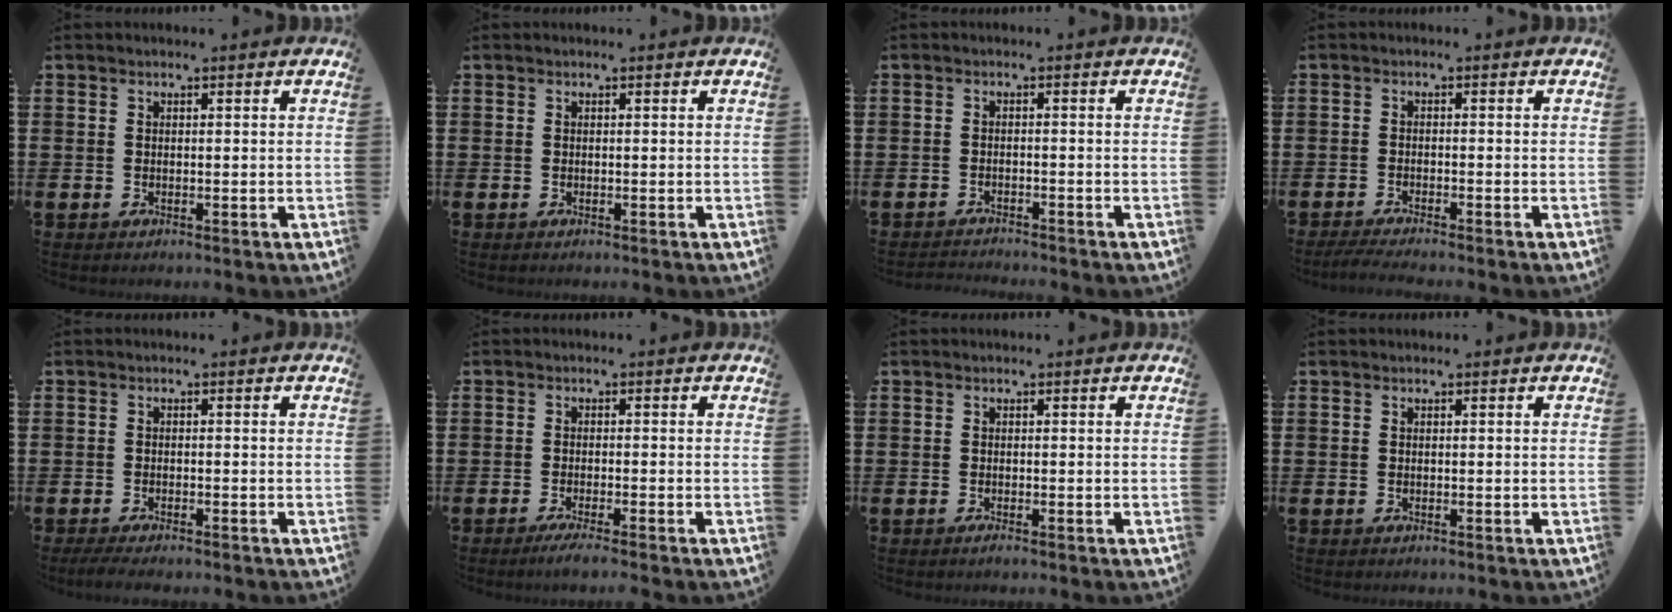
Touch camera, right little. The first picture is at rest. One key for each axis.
{"total": 0.0}
{"total": 1.4, "fx": -1.3, "fy": -0.1, "fz": 0.0, "tx": -0.002, "ty": 0.002, "tz": -0.027}
{"total": 1.7, "fx": -1.4, "fy": 0.0, "fz": 0.9, "tx": -0.015, "ty": 0.002, "tz": -0.027}
{"total": 1.4, "fx": -1.1, "fy": 0.2, "fz": 0.8, "tx": -0.016, "ty": 0.000, "tz": -0.021}
{"total": 1.8, "fx": -1.2, "fy": 0.0, "fz": 1.3, "tx": -0.019, "ty": 0.000, "tz": -0.023}
{"total": 0.5, "fx": -0.3, "fy": 0.1, "fz": 0.5, "tx": 0.001, "ty": -0.006, "tz": -0.006}
{"total": 0.0}